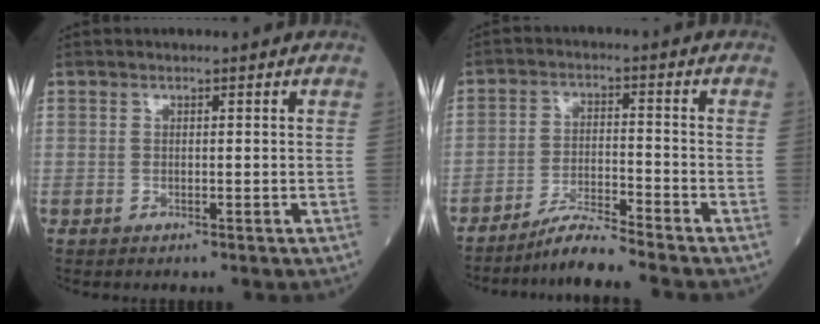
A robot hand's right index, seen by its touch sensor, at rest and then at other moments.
{"total": 5.8, "force": [-5.4, -1.4, 1.8], "torque": [-0.032, -0.019, -0.099]}